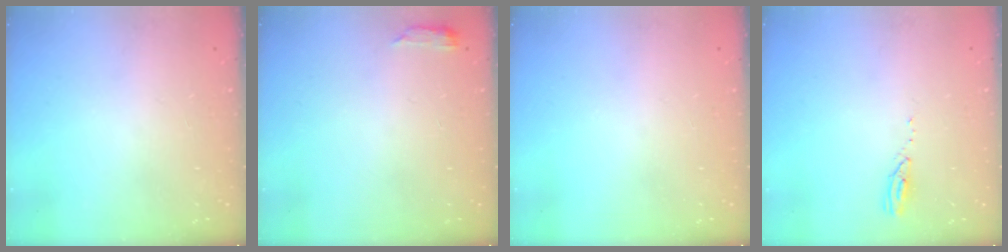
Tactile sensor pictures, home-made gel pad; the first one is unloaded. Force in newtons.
{"total": 2.8, "press": 2.8, "slide": 0.5}
{"total": 0.0}
{"total": 3.6, "press": 3.6, "slide": 0.3}